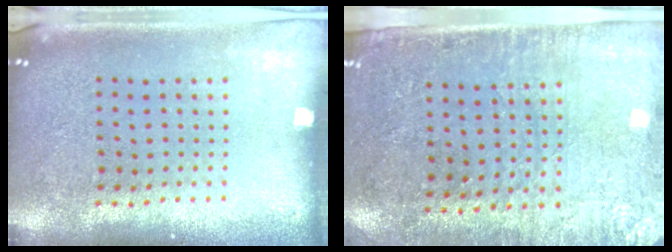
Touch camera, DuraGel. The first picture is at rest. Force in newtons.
{"total": 2.9, "press": 2.5, "slide": 1.5}